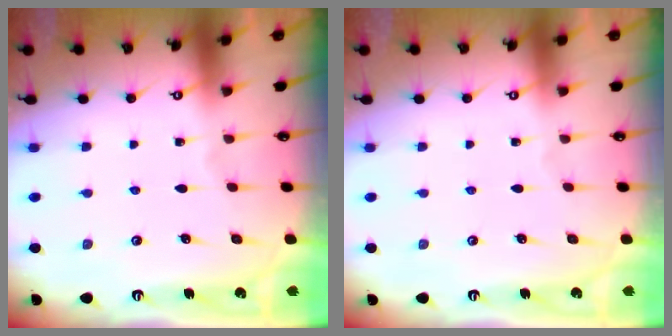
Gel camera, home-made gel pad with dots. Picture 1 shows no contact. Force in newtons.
{"total": 0.0}